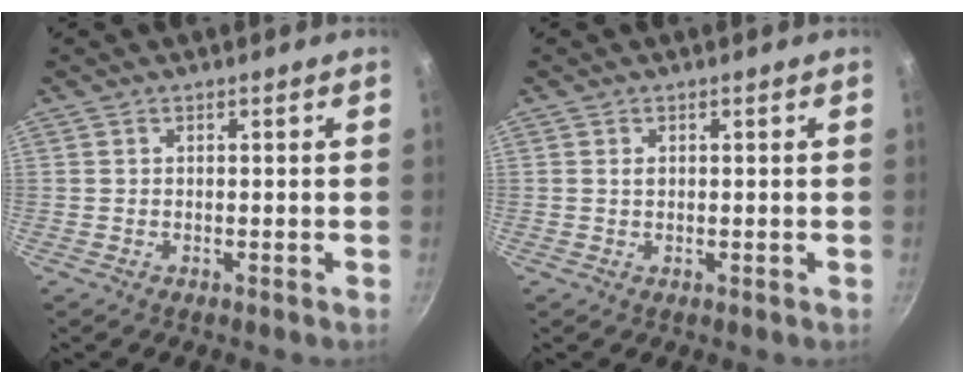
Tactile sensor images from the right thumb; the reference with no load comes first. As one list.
[{"total": 0.9, "force": [0.2, 0.5, 0.7], "torque": [-0.011, 0.000, 0.003]}]